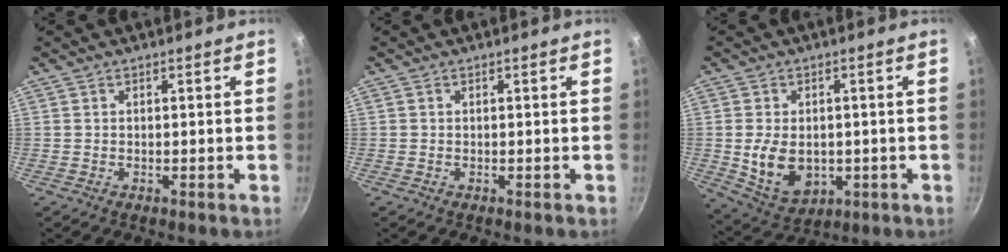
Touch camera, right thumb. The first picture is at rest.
{"total": 0.0}
{"total": 10.4, "force": [-0.9, 7.3, 7.3], "torque": [-0.113, -0.008, 0.004]}